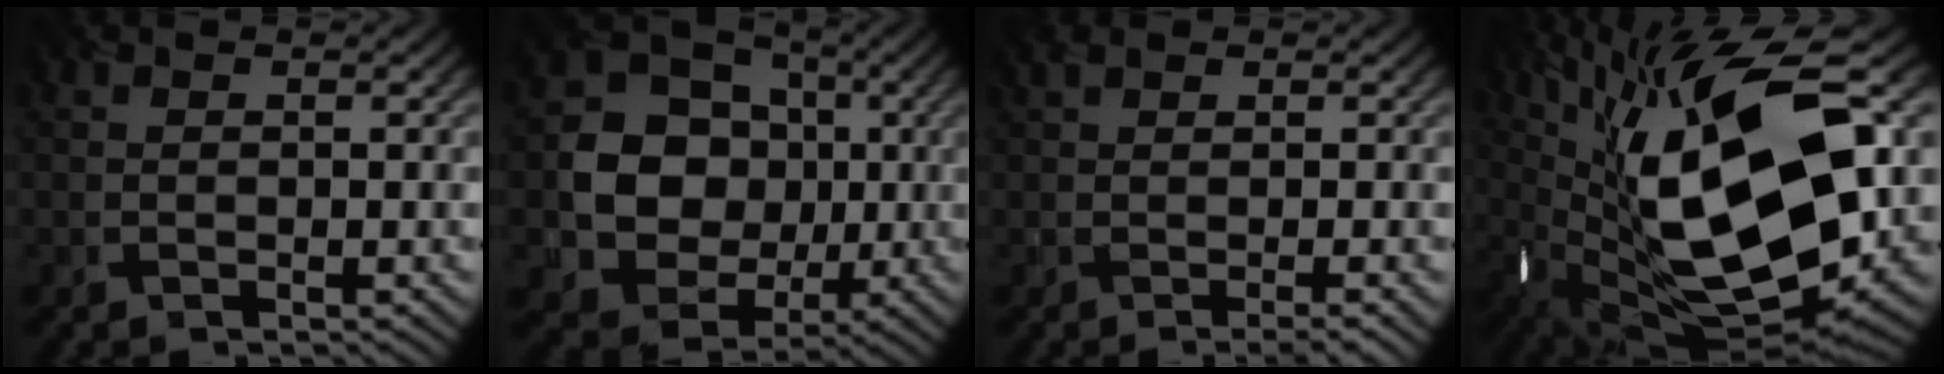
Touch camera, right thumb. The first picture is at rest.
{"total": 11.0, "force": [-0.3, 9.9, 4.8], "torque": [-0.109, -0.007, -0.014]}
{"total": 2.4, "force": [-0.1, 0.6, 2.3], "torque": [-0.036, 0.009, -0.005]}
{"total": 20.9, "force": [4.2, 10.0, 17.9], "torque": [-0.362, 0.017, 0.073]}